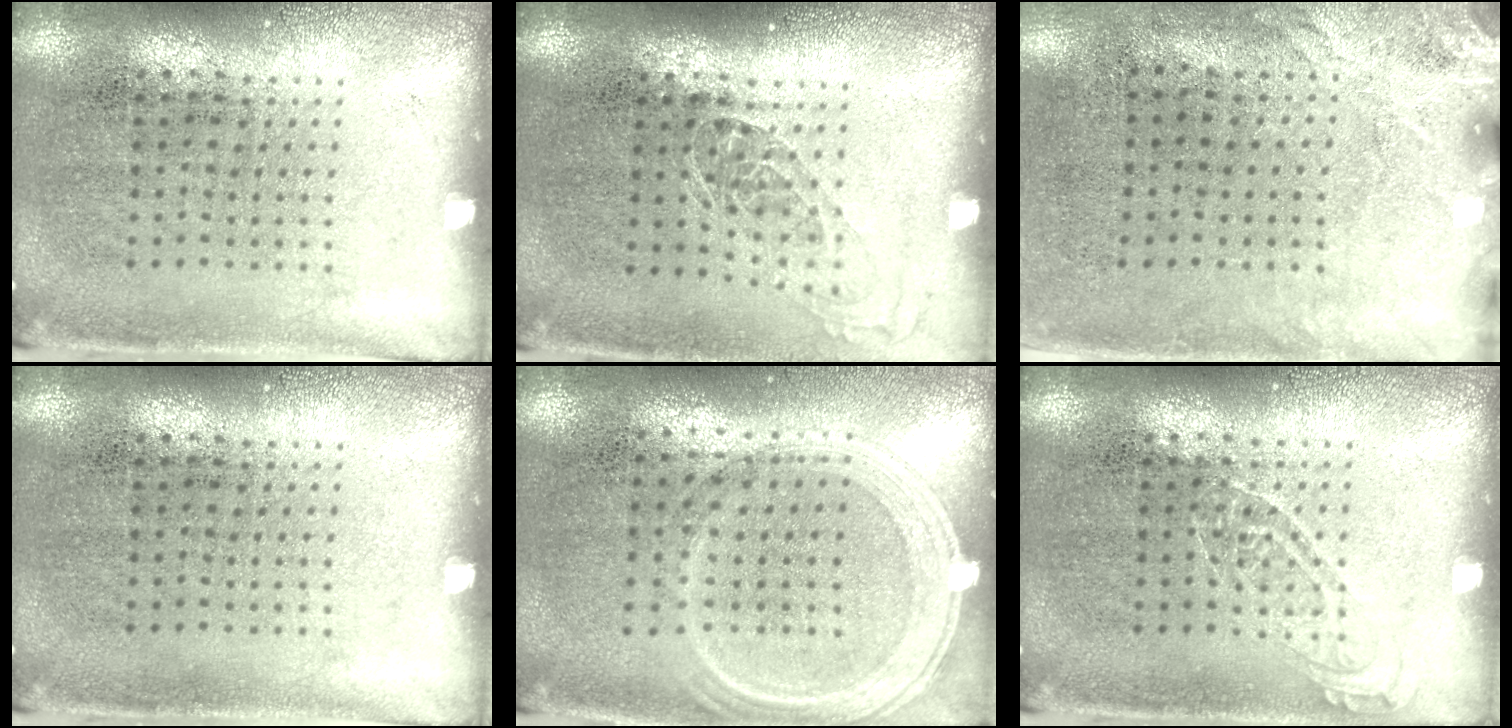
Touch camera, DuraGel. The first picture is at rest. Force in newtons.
{"total": 1.1, "press": 0.9, "slide": 0.6}
{"total": 2.6, "press": 2.1, "slide": 1.6}
{"total": 0.0}
{"total": 1.2, "press": 1.2, "slide": 0.4}
{"total": 1.5, "press": 1.4, "slide": 0.2}